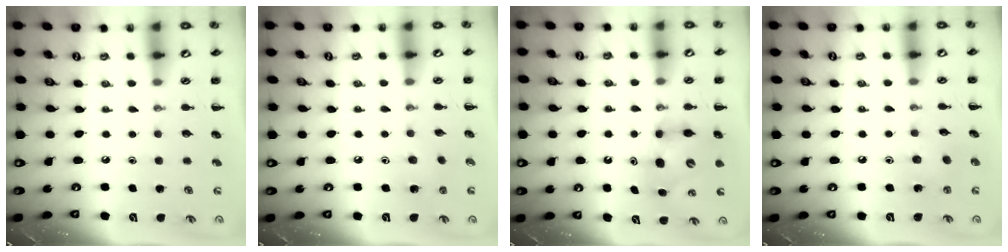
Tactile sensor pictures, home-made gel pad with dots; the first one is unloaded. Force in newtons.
{"total": 3.7, "press": 3.6, "slide": 0.9}
{"total": 6.6, "press": 6.4, "slide": 1.4}
{"total": 4.2, "press": 4.0, "slide": 1.2}